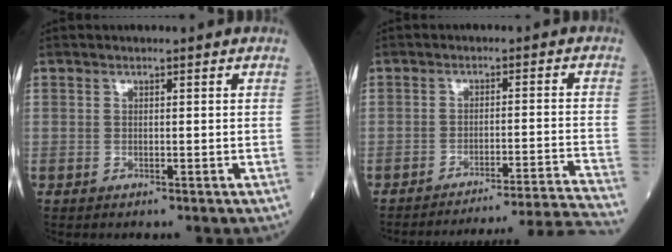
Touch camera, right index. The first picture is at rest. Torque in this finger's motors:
{"motor_torque": [0.04, -0.74, 0.21, 0.09]}